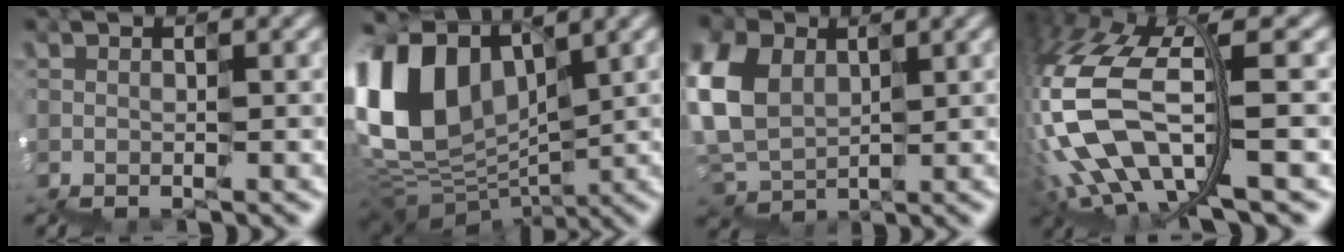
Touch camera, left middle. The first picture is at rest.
{"total": 7.9, "force": [3.6, 5.8, 3.9], "torque": [-0.107, 0.019, 0.065]}
{"total": 4.5, "force": [2.1, 3.9, 1.0], "torque": [-0.065, 0.027, 0.032]}
{"total": 9.7, "force": [-2.3, 4.3, 8.4], "torque": [-0.207, 0.010, -0.043]}